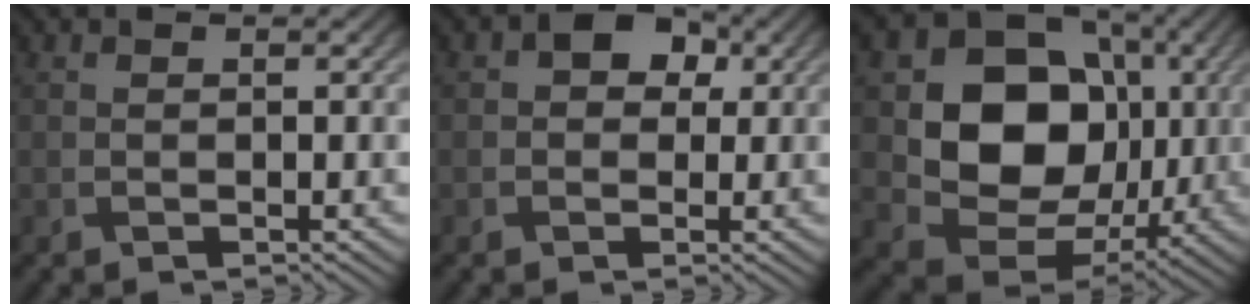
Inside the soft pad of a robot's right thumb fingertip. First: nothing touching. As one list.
[{"total": 4.5, "force": [1.1, 3.6, 2.5], "torque": [-0.030, 0.008, -0.004]}, {"total": 14.3, "force": [1.2, 11.5, 8.4], "torque": [-0.140, -0.013, 0.014]}]